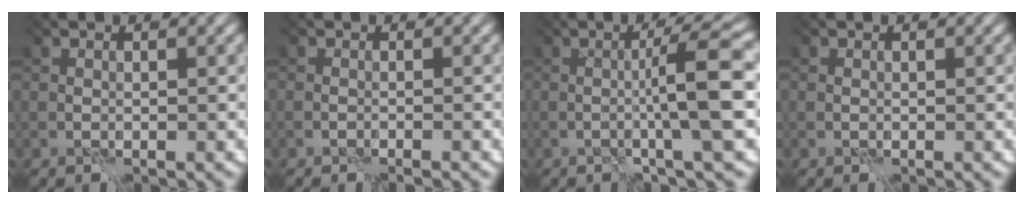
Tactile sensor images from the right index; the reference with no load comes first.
{"total": 0.6, "force": [-0.5, 0.2, 0.2], "torque": [0.003, 0.000, -0.008]}
{"total": 5.7, "force": [-0.4, 0.0, 5.7], "torque": [-0.087, 0.011, -0.009]}
{"total": 0.0}